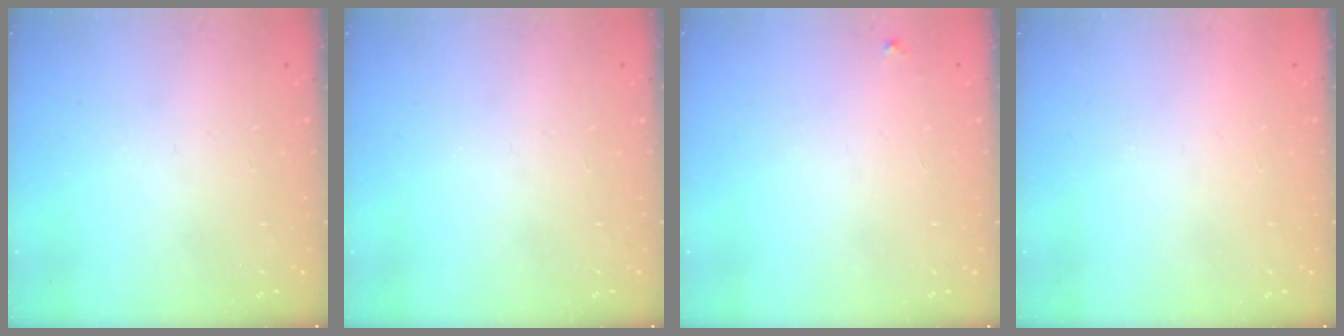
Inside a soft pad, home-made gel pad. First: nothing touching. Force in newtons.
{"total": 0.0}
{"total": 2.3, "press": 2.3, "slide": 0.2}
{"total": 1.6, "press": 1.5, "slide": 0.1}